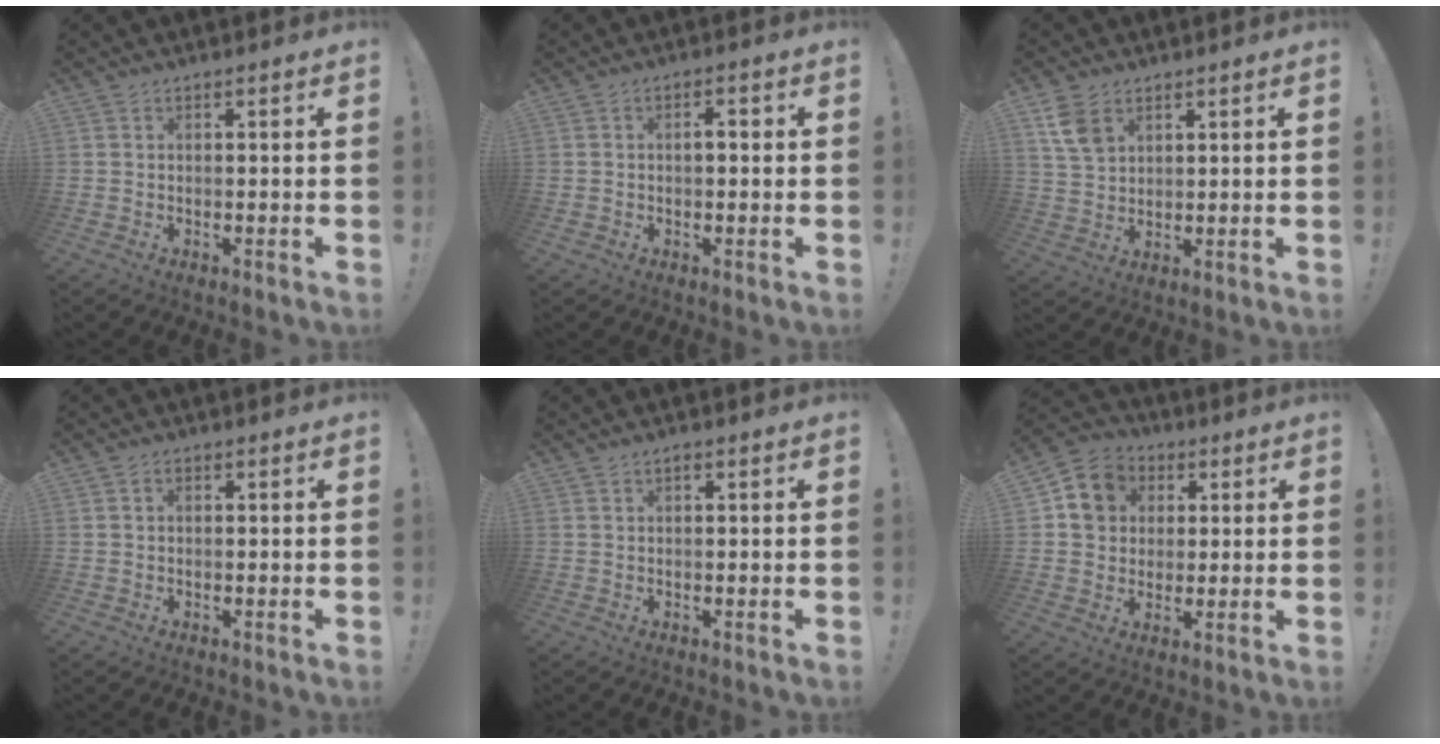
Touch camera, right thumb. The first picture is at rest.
{"total": 2.4, "force": [-0.4, 1.5, 1.9], "torque": [-0.029, 0.006, -0.013]}
{"total": 7.9, "force": [4.1, 5.3, 4.2], "torque": [-0.073, -0.013, 0.079]}
{"total": 0.8, "force": [0.0, 0.6, 0.5], "torque": [-0.005, 0.001, -0.001]}
{"total": 0.7, "force": [0.5, 0.4, 0.4], "torque": [0.000, -0.003, 0.008]}
{"total": 10.0, "force": [3.2, 8.9, 3.2], "torque": [-0.038, -0.009, 0.066]}